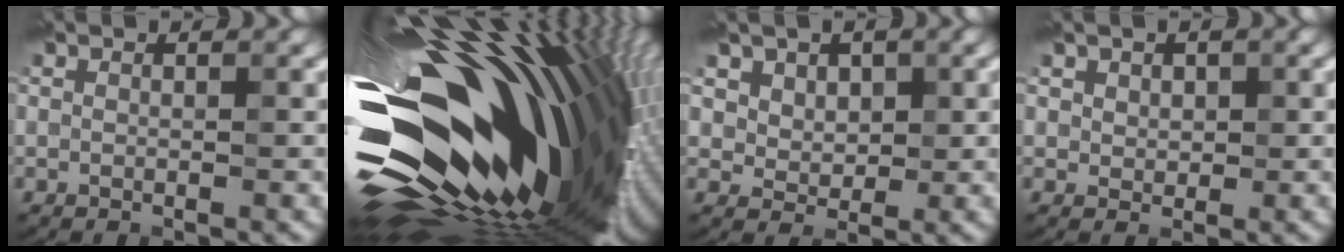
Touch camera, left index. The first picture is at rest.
{"total": 20.9, "force": [-0.6, 10.9, 17.8], "torque": [-0.307, -0.033, -0.023]}
{"total": 4.2, "force": [2.5, 3.0, 1.6], "torque": [-0.051, -0.015, 0.060]}
{"total": 1.8, "force": [1.1, 1.3, 0.6], "torque": [-0.014, -0.004, 0.024]}